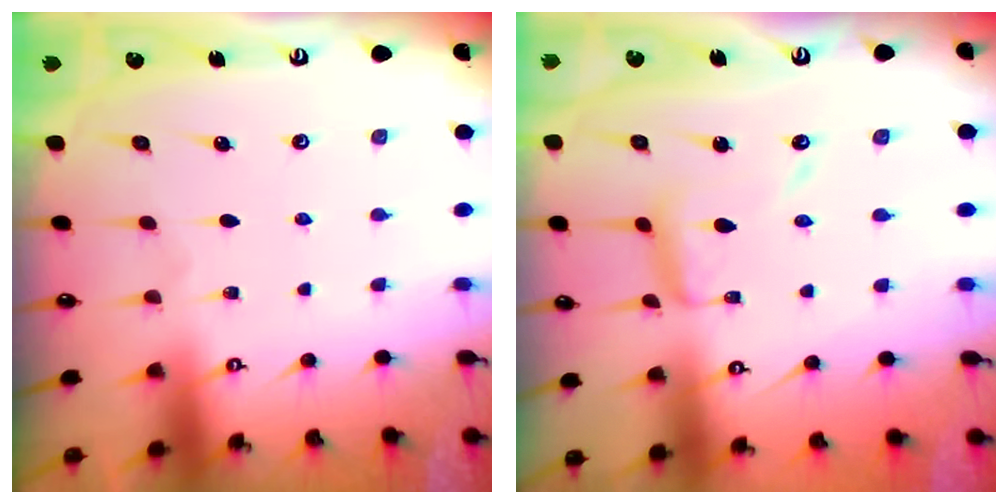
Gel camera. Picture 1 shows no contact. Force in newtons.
{"total": 9.4, "press": 9.4, "slide": 0.7}